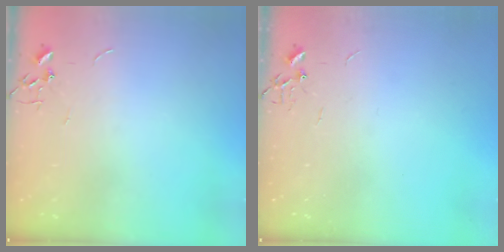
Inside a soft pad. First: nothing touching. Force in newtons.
{"total": 0.0}